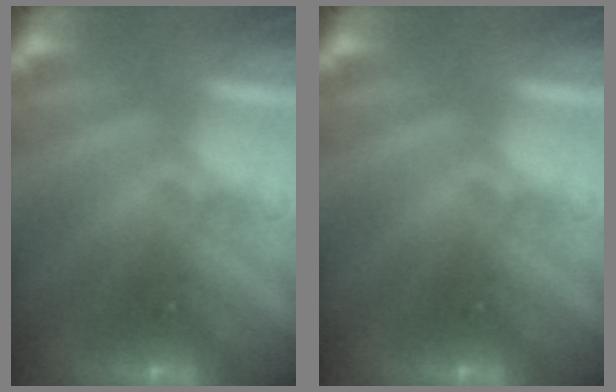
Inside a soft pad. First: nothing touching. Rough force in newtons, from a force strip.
{"total": 0.0}